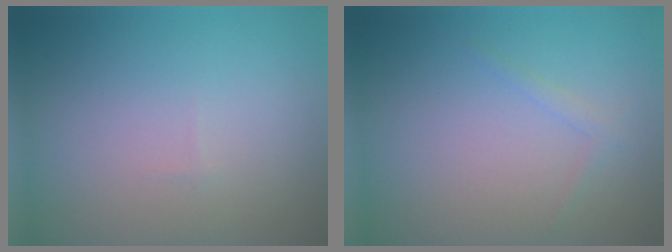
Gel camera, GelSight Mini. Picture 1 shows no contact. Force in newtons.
{"total": 0.8, "press": 0.8, "slide": 0.0}